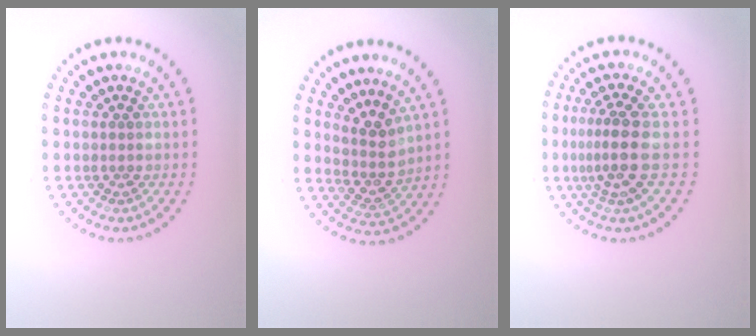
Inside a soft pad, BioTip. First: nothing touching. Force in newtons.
{"total": 2.6, "press": 1.8, "slide": 1.8}
{"total": 3.1, "press": 2.3, "slide": 2.1}